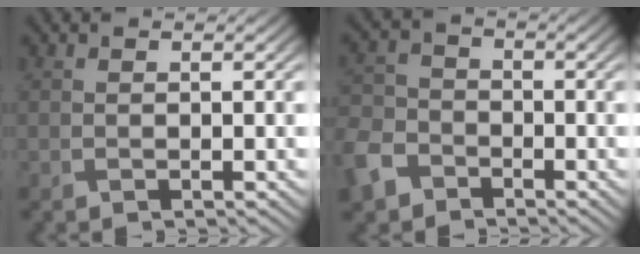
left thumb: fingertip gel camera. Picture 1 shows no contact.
{"total": 6.5, "force": [-4.2, 4.4, 2.4], "torque": [-0.076, -0.008, -0.100]}